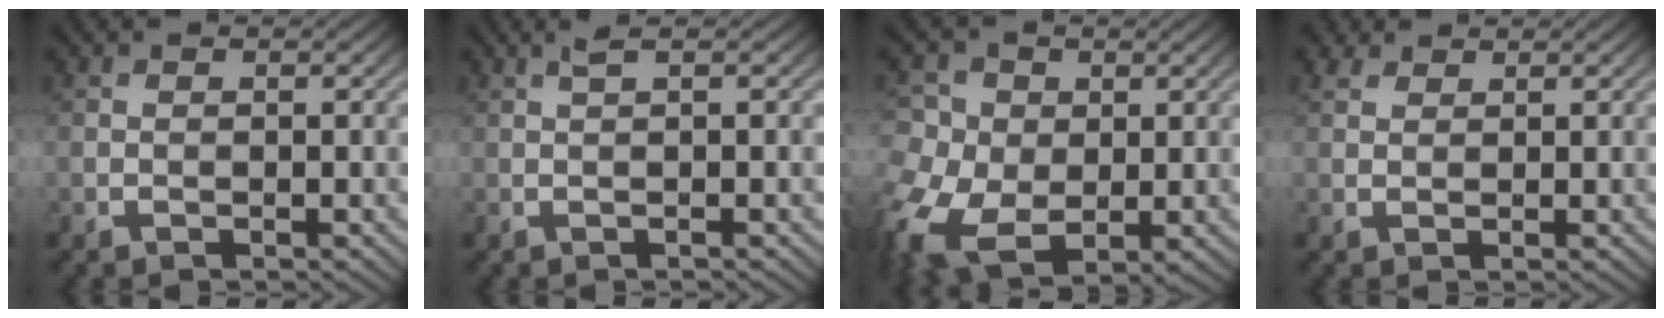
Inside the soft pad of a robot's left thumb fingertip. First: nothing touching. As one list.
[{"total": 1.8, "force": [0.8, -0.2, 1.6], "torque": [-0.028, 0.009, 0.011]}, {"total": 11.6, "force": [-2.2, 8.8, 7.2], "torque": [-0.216, -0.026, -0.040]}, {"total": 2.0, "force": [1.8, 0.9, 0.2], "torque": [-0.006, 0.007, 0.035]}]